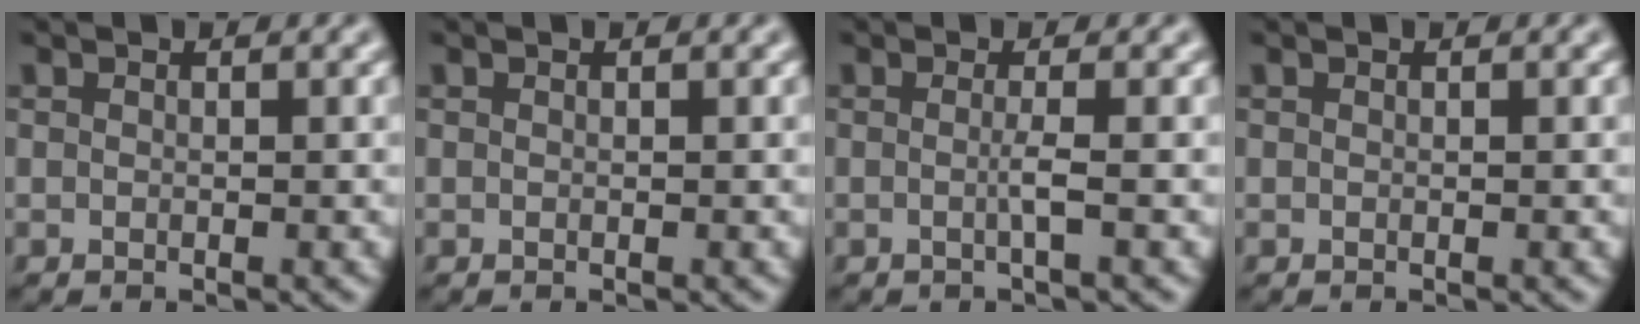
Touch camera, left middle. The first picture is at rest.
{"total": 0.0}
{"total": 1.3, "force": [-0.2, 0.2, 1.3], "torque": [-0.025, -0.005, -0.008]}
{"total": 0.0}